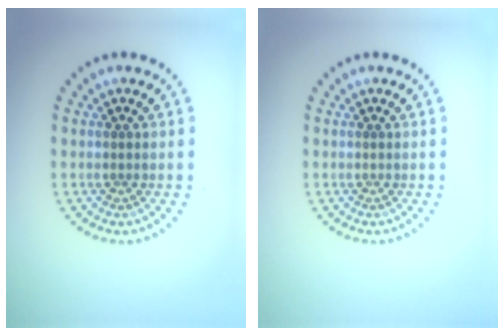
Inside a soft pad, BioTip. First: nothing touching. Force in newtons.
{"total": 0.0}